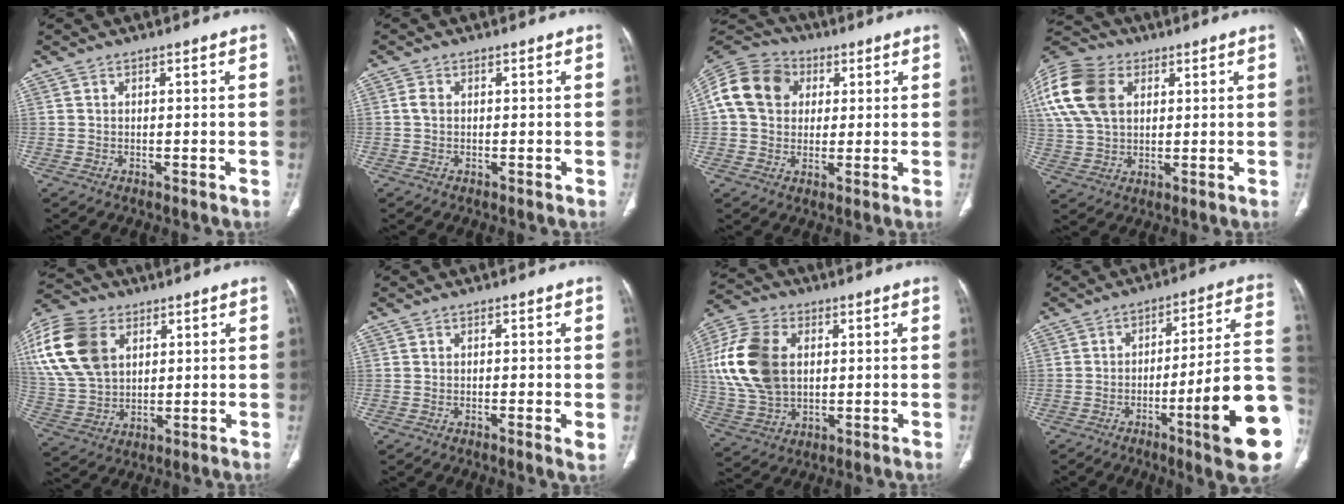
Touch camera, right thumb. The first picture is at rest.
{"total": 1.2, "force": [-0.1, 0.9, 0.8], "torque": [-0.018, 0.001, -0.004]}
{"total": 15.7, "force": [3.7, 12.8, 8.2], "torque": [-0.157, 0.026, 0.058]}
{"total": 20.2, "force": [6.4, 14.5, 12.5], "torque": [-0.289, 0.029, 0.122]}
{"total": 19.0, "force": [6.4, 13.1, 12.1], "torque": [-0.253, -0.001, 0.125]}
{"total": 2.3, "force": [-0.3, 0.5, 2.3], "torque": [-0.039, -0.005, -0.008]}
{"total": 16.5, "force": [2.5, 11.2, 11.9], "torque": [-0.240, 0.006, 0.052]}
{"total": 20.5, "force": [-6.6, 2.2, 19.2], "torque": [-0.214, 0.022, -0.096]}